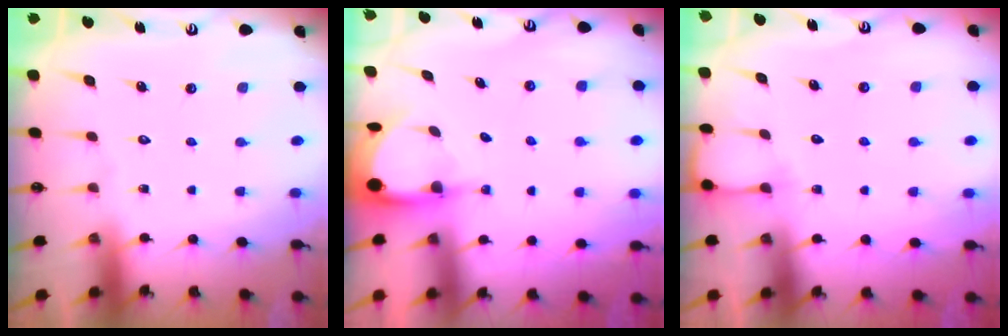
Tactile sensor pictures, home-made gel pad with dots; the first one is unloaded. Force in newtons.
{"total": 3.5, "press": 3.5, "slide": 0.2}
{"total": 4.3, "press": 4.3, "slide": 0.4}